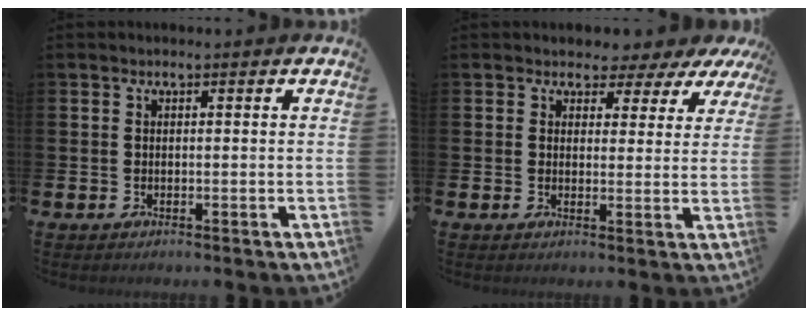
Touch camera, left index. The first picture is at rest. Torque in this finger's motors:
{"motor_torque": [1.04, -1.10, 0.74, 0.07]}